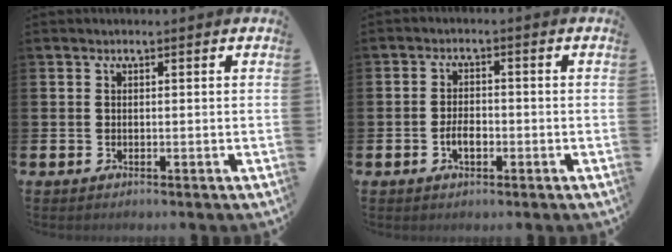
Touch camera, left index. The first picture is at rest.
{"total": 2.8, "force": [-0.8, 1.6, 2.2], "torque": [-0.029, -0.001, -0.019]}